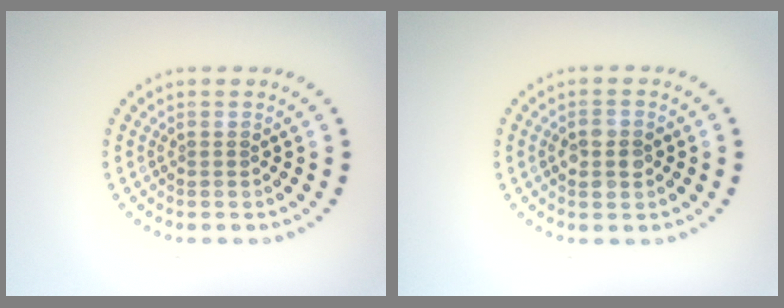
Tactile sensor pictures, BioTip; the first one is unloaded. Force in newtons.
{"total": 2.7, "press": 2.7, "slide": 0.1}